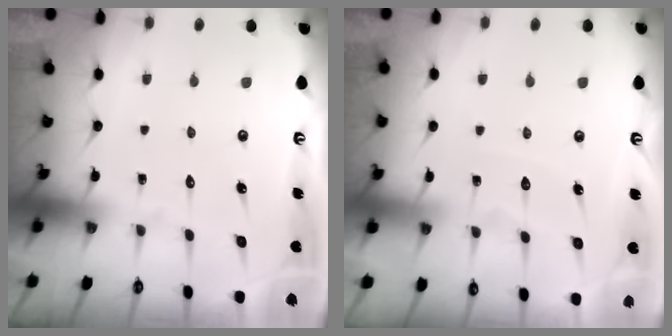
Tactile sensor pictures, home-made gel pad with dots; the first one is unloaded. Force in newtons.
{"total": 5.7, "press": 5.6, "slide": 0.6}